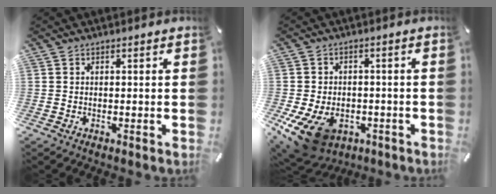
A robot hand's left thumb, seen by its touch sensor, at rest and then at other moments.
{"total": 12.0, "force": [-5.5, 8.2, 6.8], "torque": [-0.136, 0.029, -0.094]}